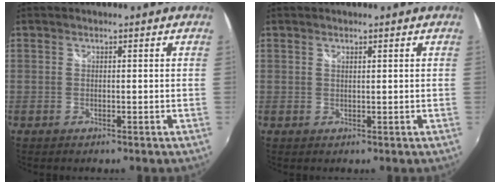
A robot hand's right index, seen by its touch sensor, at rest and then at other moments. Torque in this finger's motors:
{"motor_torque": [-0.10, 0.01, -0.04, 0.00]}